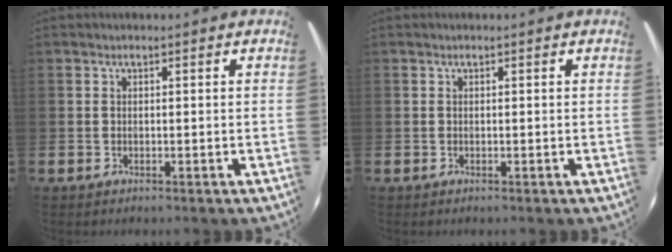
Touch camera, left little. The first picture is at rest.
{"total": 0.0}